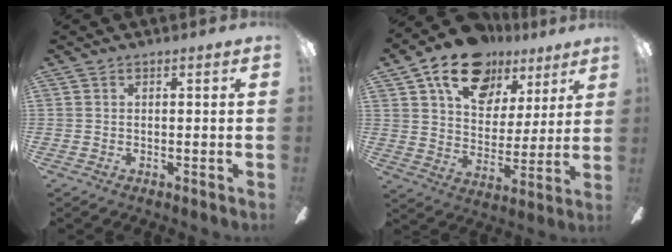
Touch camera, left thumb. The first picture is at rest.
{"total": 18.7, "force": [11.8, 11.3, 9.0], "torque": [-0.151, -0.055, 0.213]}